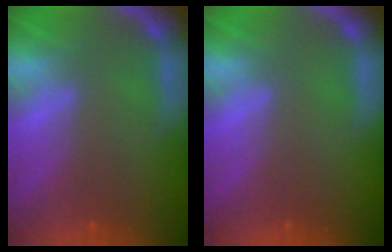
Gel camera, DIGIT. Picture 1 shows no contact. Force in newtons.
{"total": 0.0}